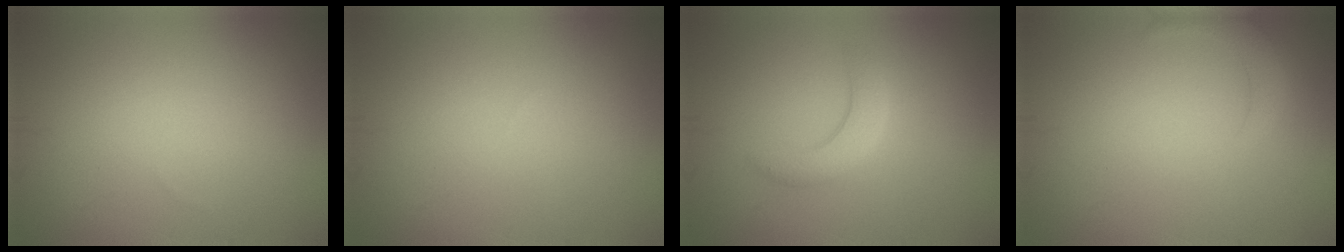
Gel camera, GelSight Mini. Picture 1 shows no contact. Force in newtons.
{"total": 0.0}
{"total": 2.5, "press": 2.5, "slide": 0.2}
{"total": 2.1, "press": 2.1, "slide": 0.2}